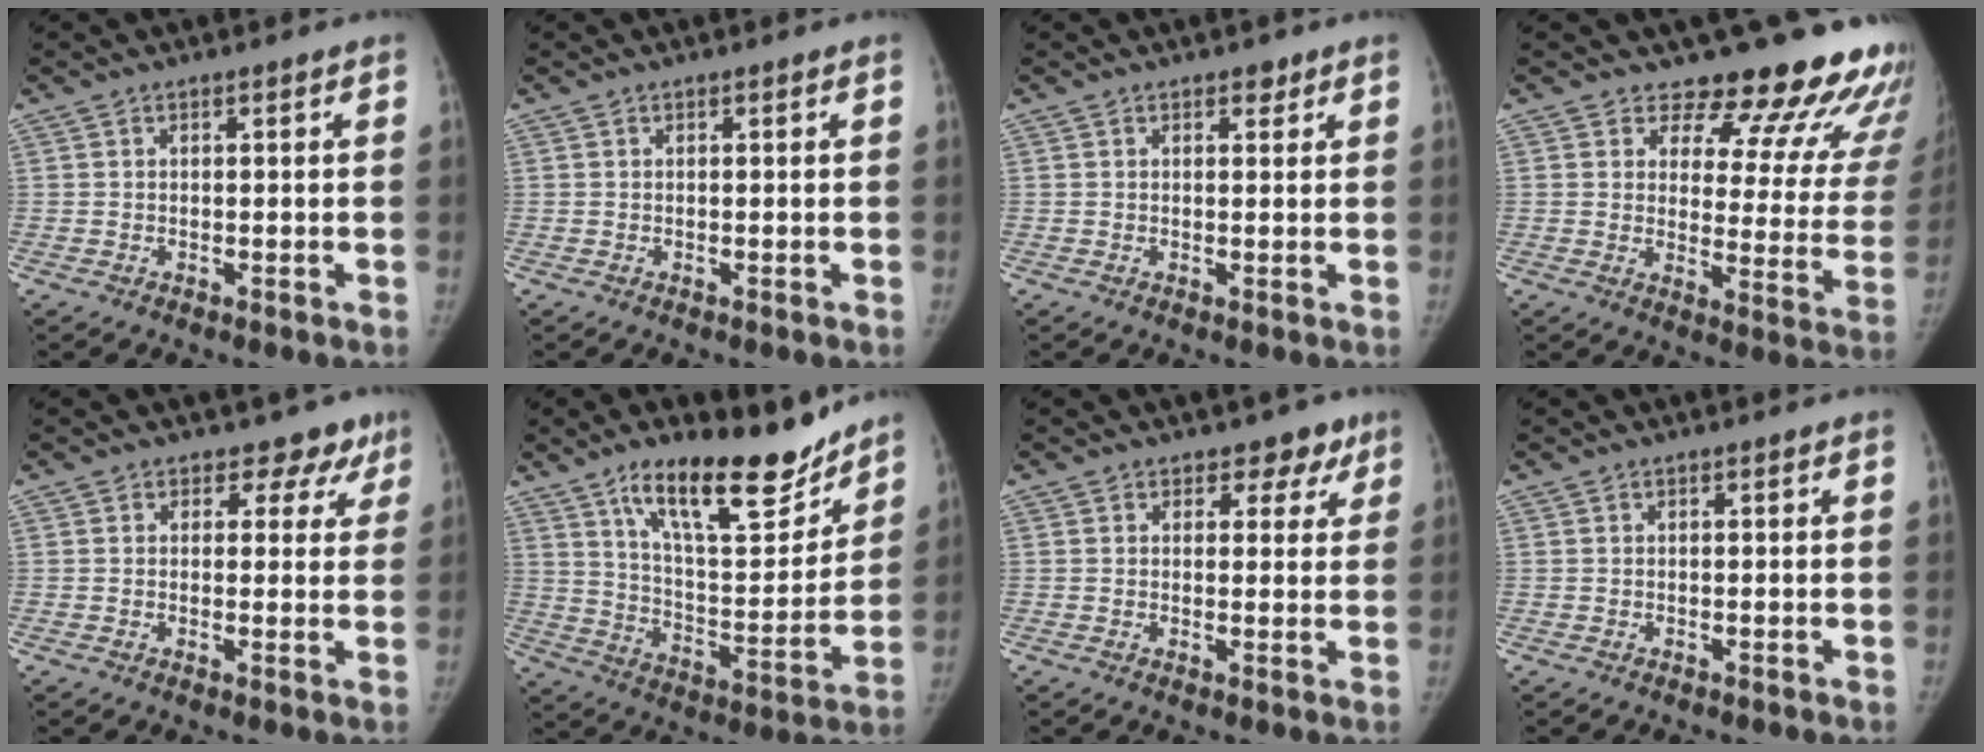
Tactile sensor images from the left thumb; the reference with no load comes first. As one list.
[{"total": 0.0}, {"total": 1.2, "force": [0.9, 0.8, 0.4], "torque": [0.007, -0.004, 0.008]}, {"total": 19.5, "force": [16.5, 7.3, 7.5], "torque": [-0.042, -0.123, 0.187]}, {"total": 5.2, "force": [3.6, 3.7, 0.4], "torque": [0.039, -0.016, 0.027]}, {"total": 20.6, "force": [14.7, 6.9, 12.7], "torque": [-0.153, -0.085, 0.243]}, {"total": 4.3, "force": [2.8, 3.1, 0.9], "torque": [0.028, -0.012, 0.030]}, {"total": 0.0}]